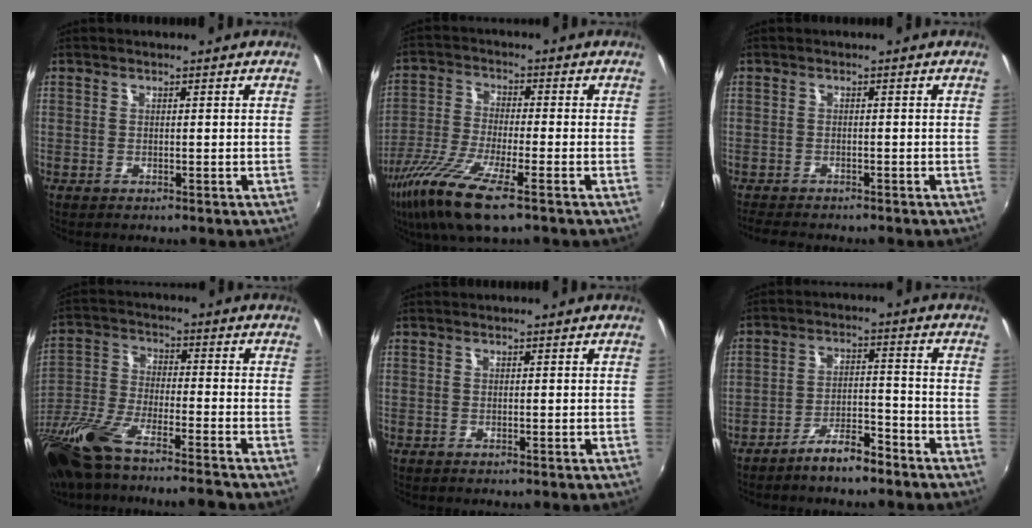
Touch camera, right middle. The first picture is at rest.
{"total": 13.0, "force": [-7.8, 2.4, 10.0], "torque": [-0.220, -0.036, -0.155]}
{"total": 4.3, "force": [-4.0, 0.8, 1.4], "torque": [-0.040, -0.018, -0.069]}
{"total": 17.9, "force": [-14.0, 2.9, 10.7], "torque": [-0.235, -0.053, -0.261]}
{"total": 0.0}
{"total": 6.4, "force": [-5.3, 1.5, 3.3], "torque": [-0.069, 0.010, -0.086]}